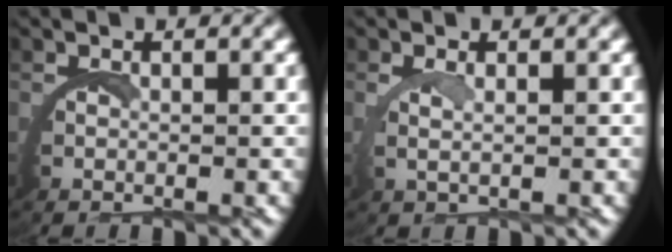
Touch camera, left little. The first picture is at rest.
{"total": 1.5, "force": [1.1, -0.4, 1.0], "torque": [-0.033, -0.004, 0.022]}